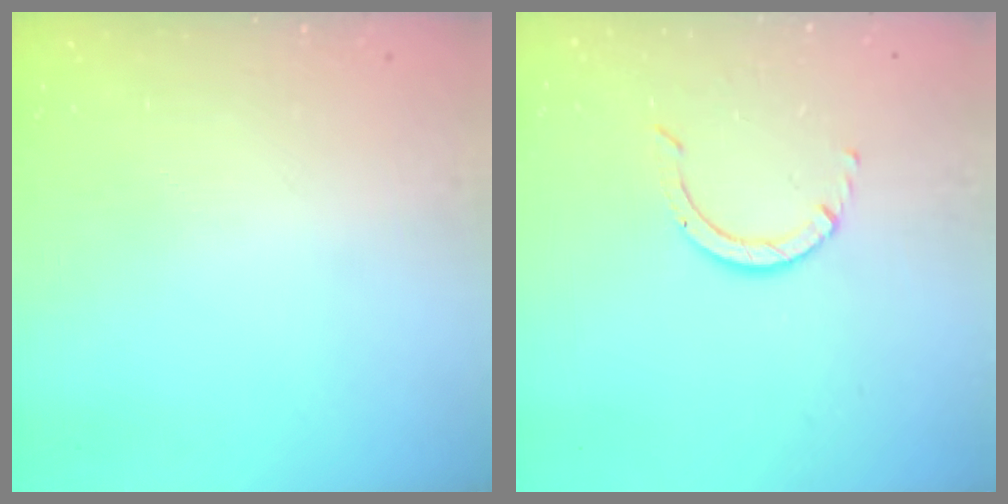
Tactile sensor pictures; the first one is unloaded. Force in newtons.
{"total": 3.5, "press": 3.5, "slide": 0.6}